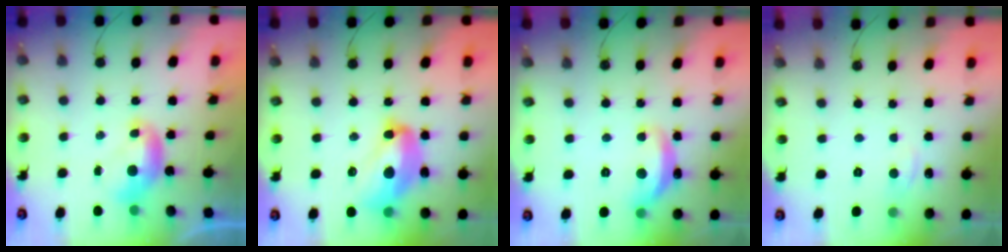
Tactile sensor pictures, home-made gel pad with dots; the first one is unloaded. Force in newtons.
{"total": 11.6, "press": 11.4, "slide": 2.1}
{"total": 7.6, "press": 7.5, "slide": 0.7}
{"total": 2.2, "press": 2.2, "slide": 0.5}